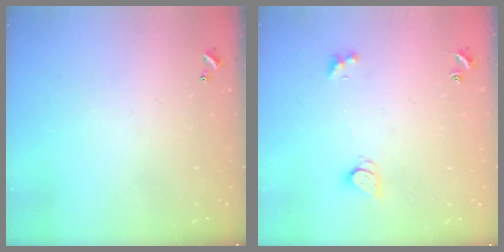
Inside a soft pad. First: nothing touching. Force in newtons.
{"total": 2.8, "press": 2.7, "slide": 0.5}